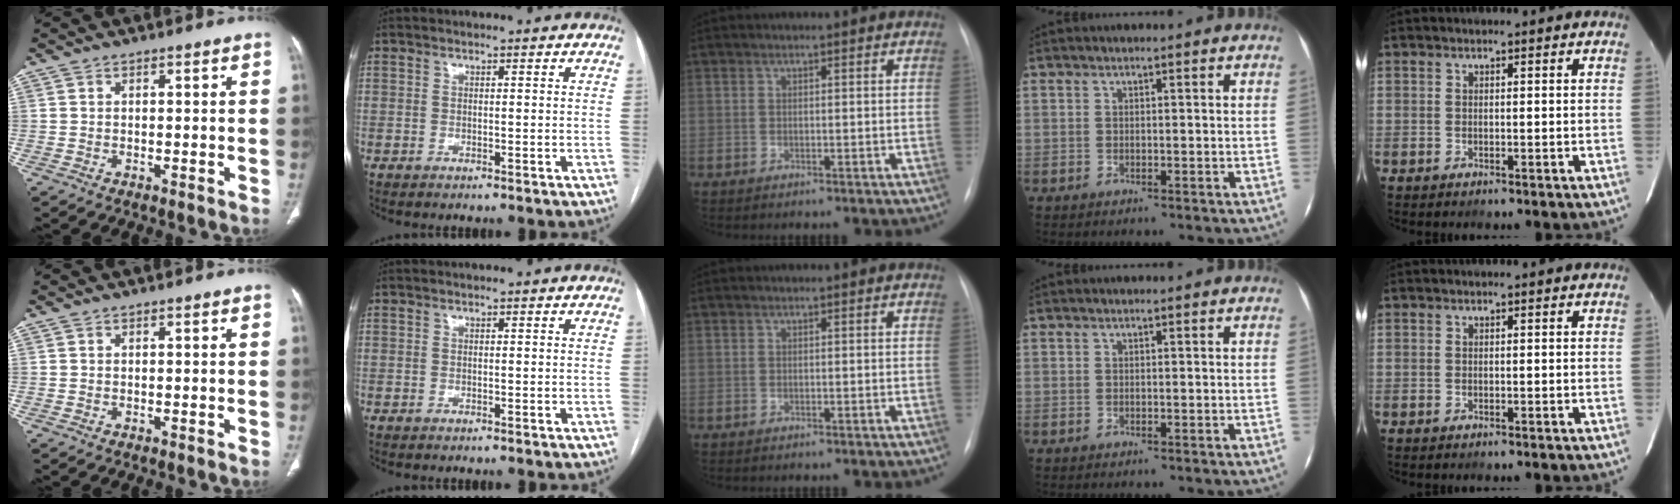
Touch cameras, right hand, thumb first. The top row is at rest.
{}